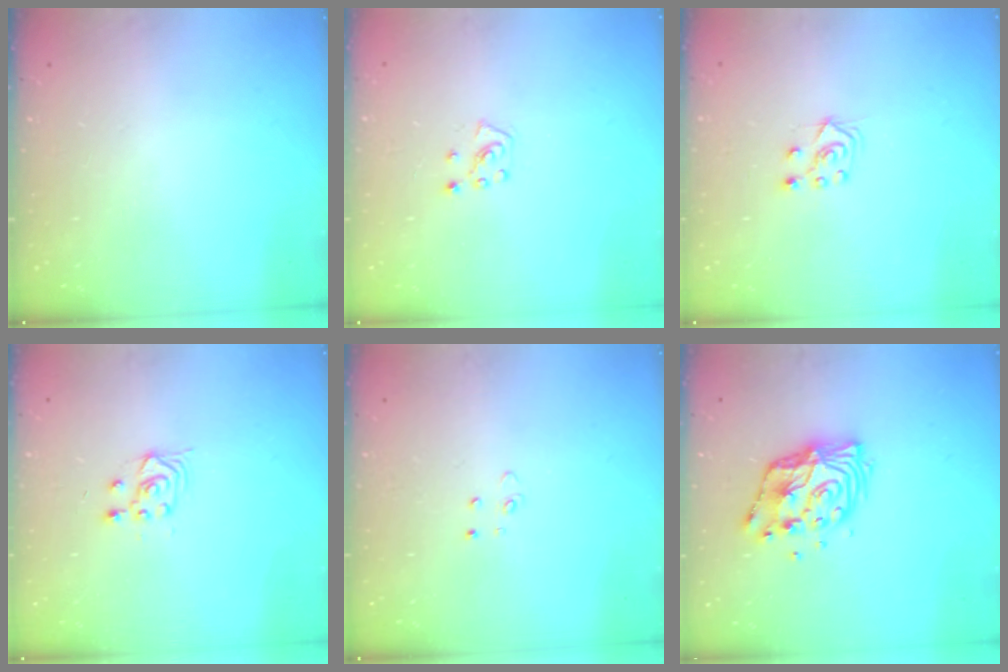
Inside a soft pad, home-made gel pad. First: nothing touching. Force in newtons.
{"total": 5.2, "press": 5.2, "slide": 0.5}
{"total": 5.7, "press": 5.7, "slide": 0.8}
{"total": 3.0, "press": 2.6, "slide": 1.3}
{"total": 2.6, "press": 2.6, "slide": 0.2}
{"total": 12.3, "press": 12.3, "slide": 1.1}